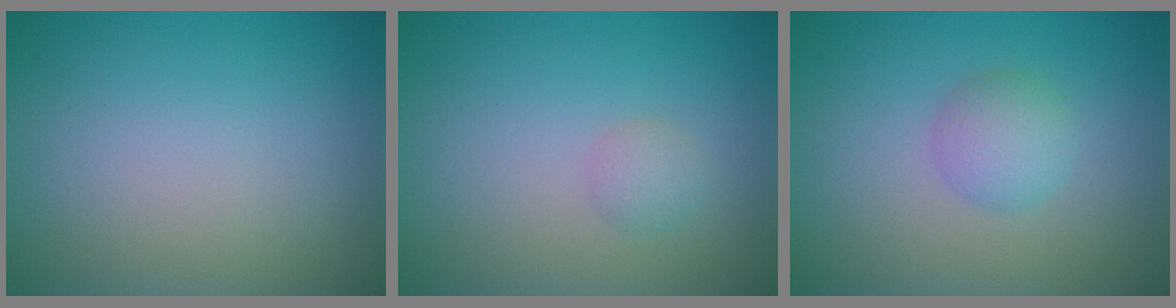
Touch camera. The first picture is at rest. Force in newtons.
{"total": 1.2, "press": 1.2, "slide": 0.0}
{"total": 2.3, "press": 2.3, "slide": 0.1}